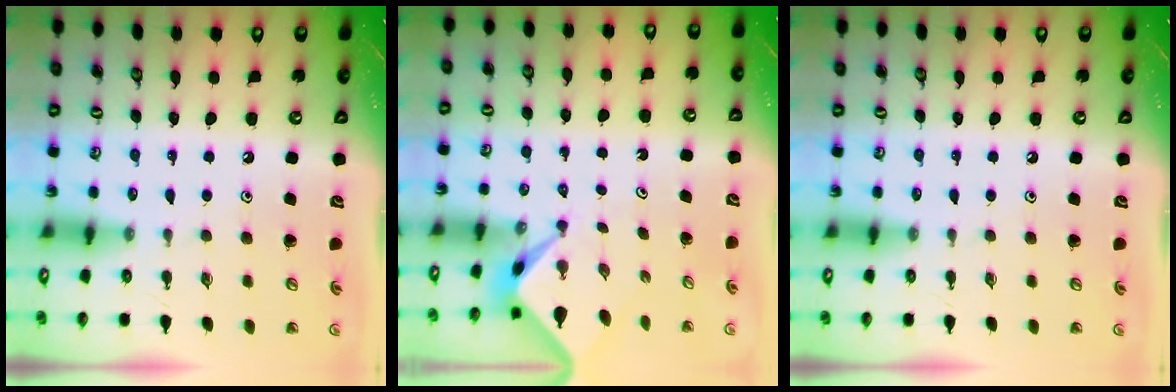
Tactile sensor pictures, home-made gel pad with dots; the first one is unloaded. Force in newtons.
{"total": 1.6, "press": 1.5, "slide": 0.2}
{"total": 0.0}